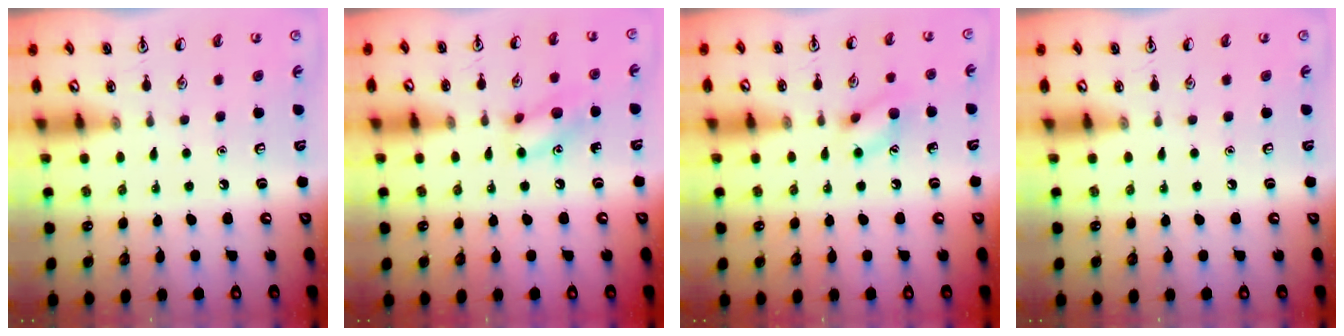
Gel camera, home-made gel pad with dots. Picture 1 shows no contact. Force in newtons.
{"total": 9.2, "press": 9.2, "slide": 1.1}
{"total": 8.3, "press": 8.3, "slide": 0.4}
{"total": 0.0}